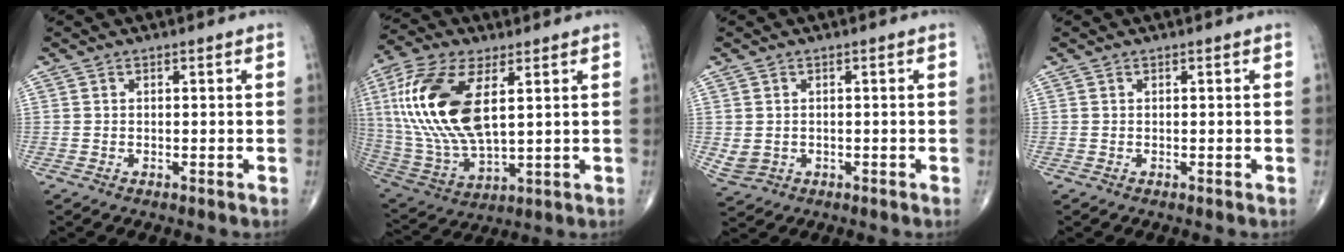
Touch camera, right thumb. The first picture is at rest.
{"total": 21.1, "force": [4.9, 10.0, 17.9], "torque": [-0.388, -0.018, 0.095]}
{"total": 3.0, "force": [-0.3, 2.6, 1.5], "torque": [-0.033, -0.001, 0.007]}
{"total": 0.0}